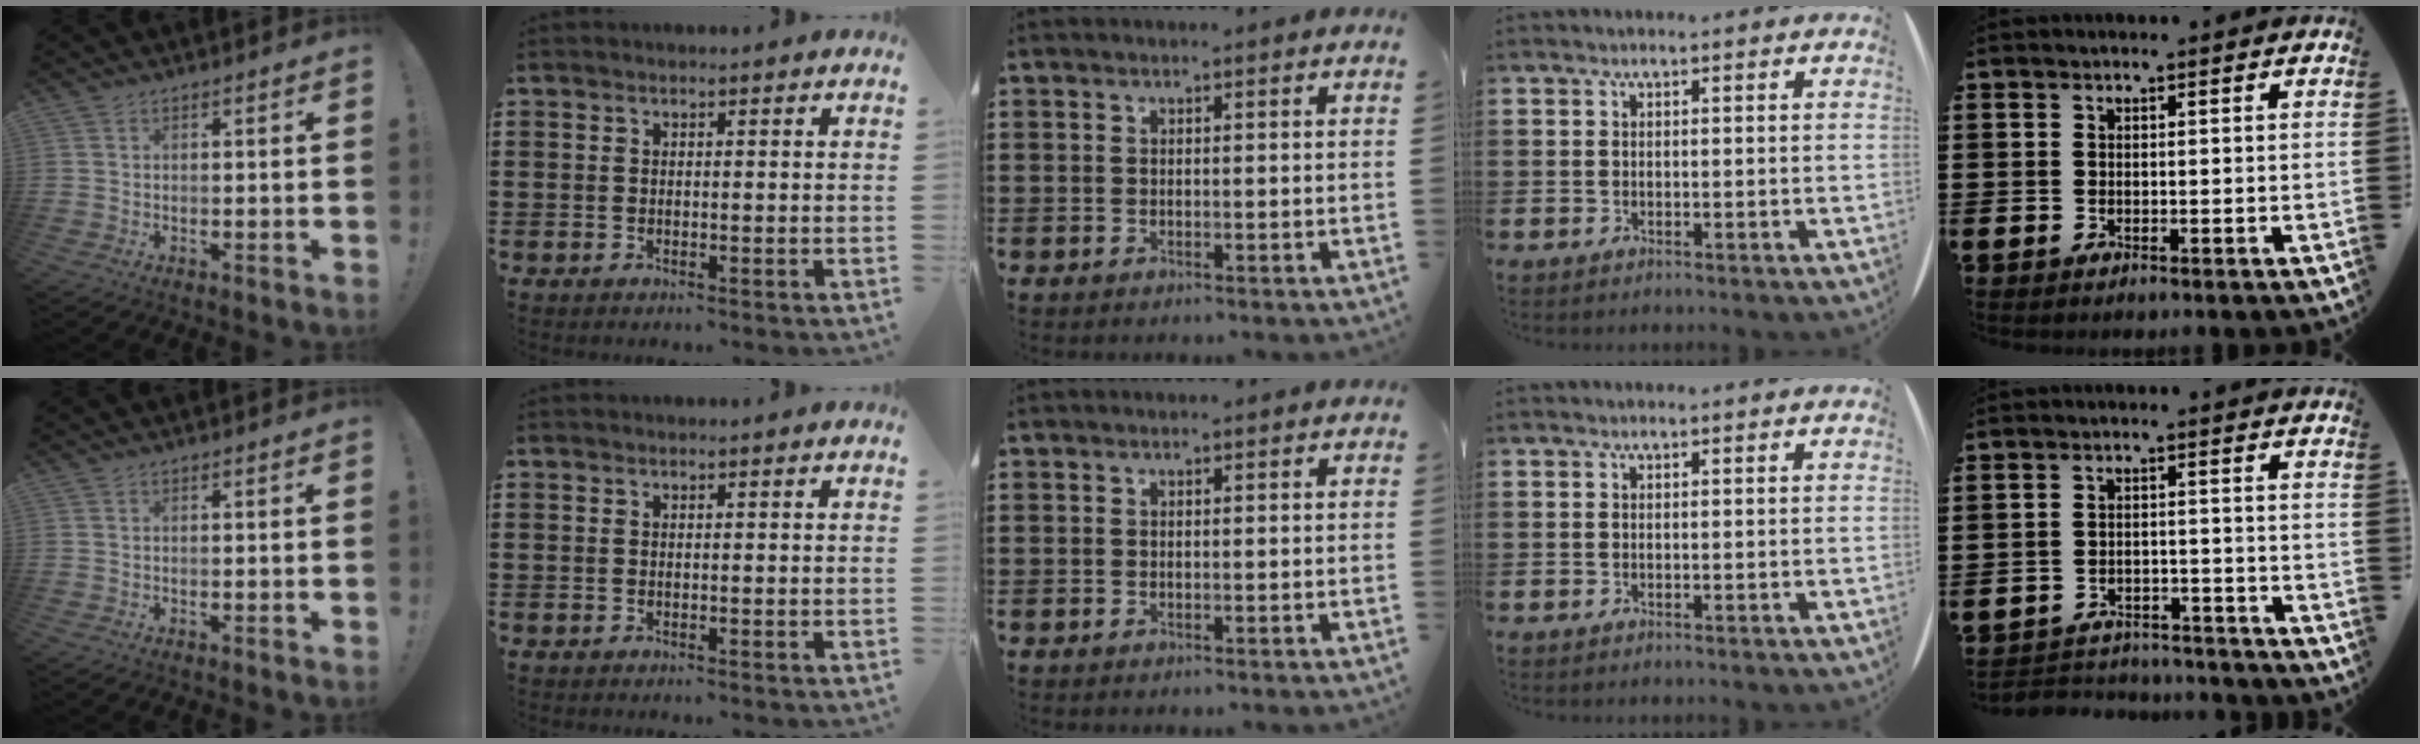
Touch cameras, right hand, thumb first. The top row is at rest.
{"little": {"total": 3.2, "force": [-3.2, 0.5, 0.0], "torque": [-0.006, 0.005, -0.068]}}